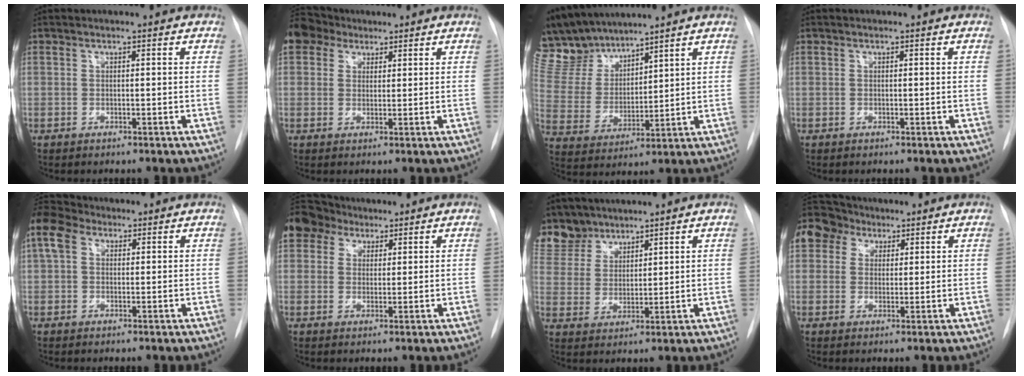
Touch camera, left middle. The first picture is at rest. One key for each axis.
{"total": 6.4, "fx": 4.6, "fy": 4.2, "fz": 1.3, "tx": -0.026, "ty": 0.030, "tz": 0.089}
{"total": 11.1, "fx": 10.3, "fy": 3.1, "fz": 2.9, "tx": -0.076, "ty": 0.011, "tz": 0.217}
{"total": 0.0}
{"total": 8.1, "fx": 3.7, "fy": 5.5, "fz": 4.8, "tx": -0.123, "ty": 0.046, "tz": 0.069}
{"total": 8.6, "fx": 5.5, "fy": 6.2, "fz": 1.9, "tx": -0.041, "ty": 0.041, "tz": 0.106}
{"total": 11.4, "fx": 9.7, "fy": 5.7, "fz": 1.6, "tx": -0.051, "ty": 0.016, "tz": 0.207}
{"total": 11.5, "fx": 6.6, "fy": 8.7, "fz": 3.5, "tx": -0.097, "ty": 0.055, "tz": 0.125}